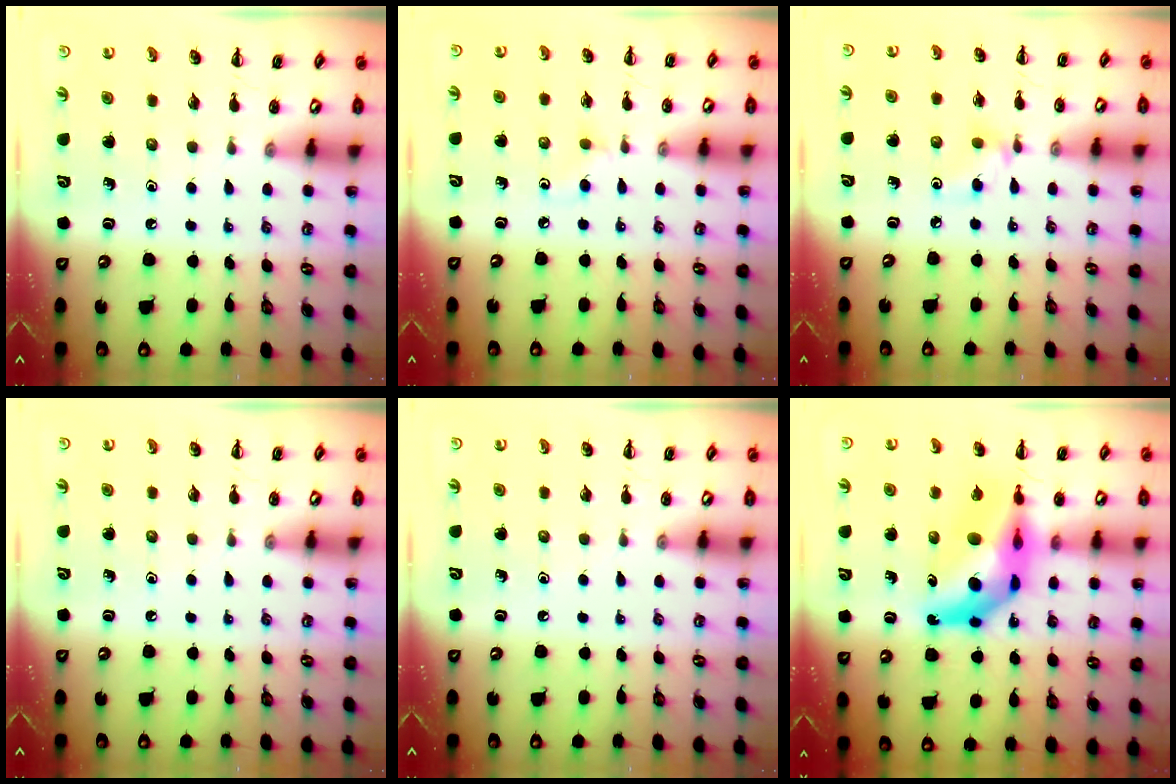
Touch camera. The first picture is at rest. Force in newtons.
{"total": 2.7, "press": 2.5, "slide": 1.0}
{"total": 3.6, "press": 3.4, "slide": 1.3}
{"total": 0.0}
{"total": 0.0}
{"total": 13.1, "press": 12.5, "slide": 4.0}